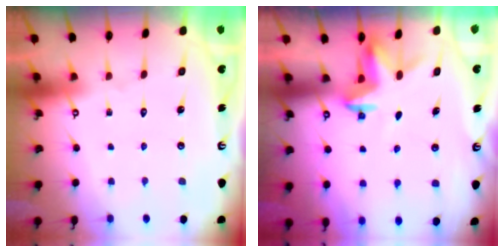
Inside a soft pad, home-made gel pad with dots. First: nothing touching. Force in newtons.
{"total": 3.2, "press": 3.2, "slide": 0.3}